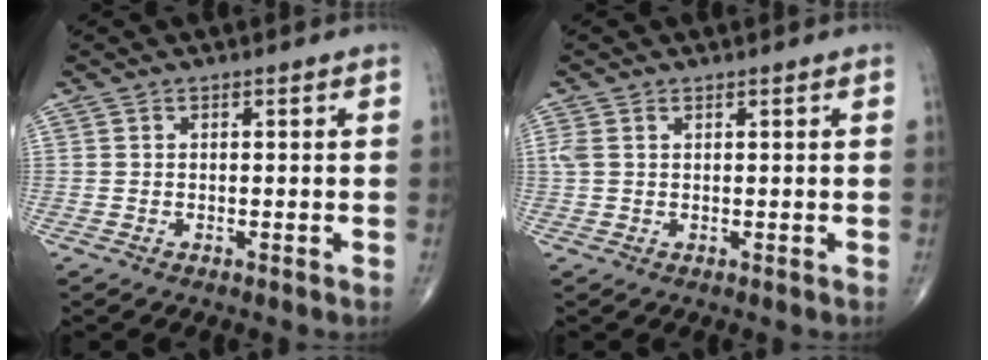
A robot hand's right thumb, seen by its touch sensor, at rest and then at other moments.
{"total": 2.0, "force": [0.7, 1.0, 1.6], "torque": [-0.058, 0.015, 0.020]}